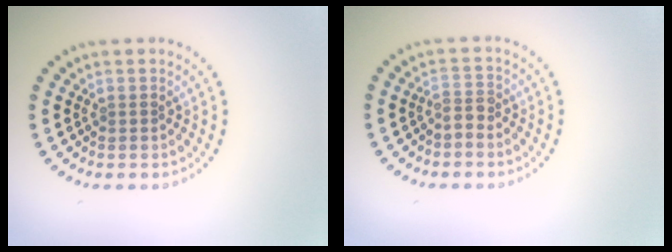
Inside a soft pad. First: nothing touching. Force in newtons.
{"total": 1.5, "press": 0.9, "slide": 1.1}